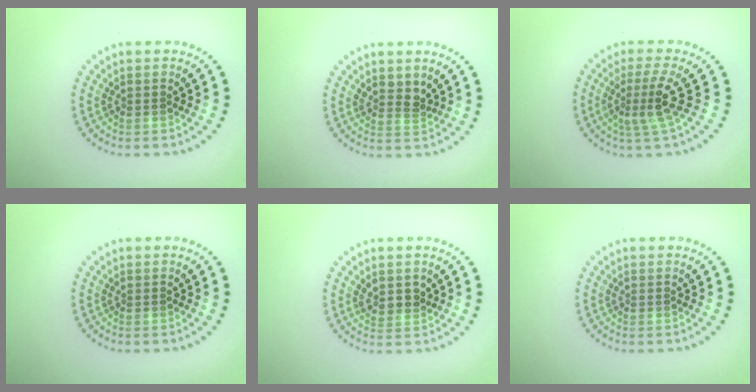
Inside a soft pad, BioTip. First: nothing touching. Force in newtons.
{"total": 1.4, "press": 1.0, "slide": 0.9}
{"total": 3.3, "press": 2.3, "slide": 2.4}
{"total": 0.0}
{"total": 1.9, "press": 1.7, "slide": 0.8}
{"total": 0.0}